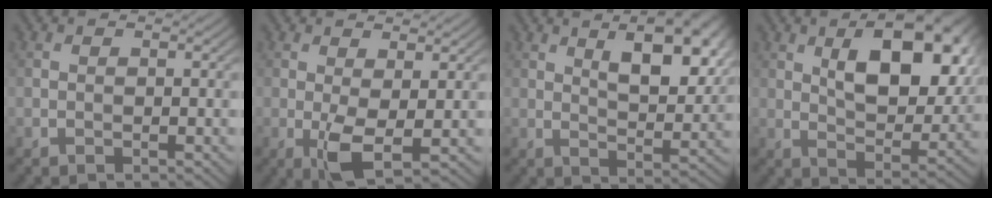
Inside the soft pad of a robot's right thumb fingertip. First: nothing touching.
{"total": 4.2, "force": [-0.2, 1.2, 4.0], "torque": [-0.089, -0.006, -0.002]}
{"total": 11.4, "force": [5.0, 4.8, 9.0], "torque": [-0.130, 0.002, 0.072]}
{"total": 13.7, "force": [4.9, 6.8, 10.9], "torque": [-0.155, 0.000, 0.079]}